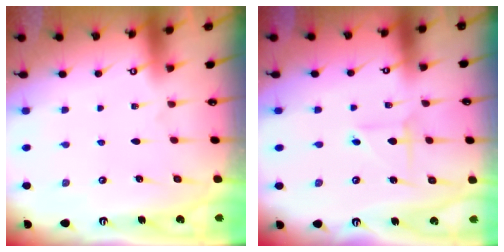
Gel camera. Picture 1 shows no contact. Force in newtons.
{"total": 3.0, "press": 3.0, "slide": 0.3}